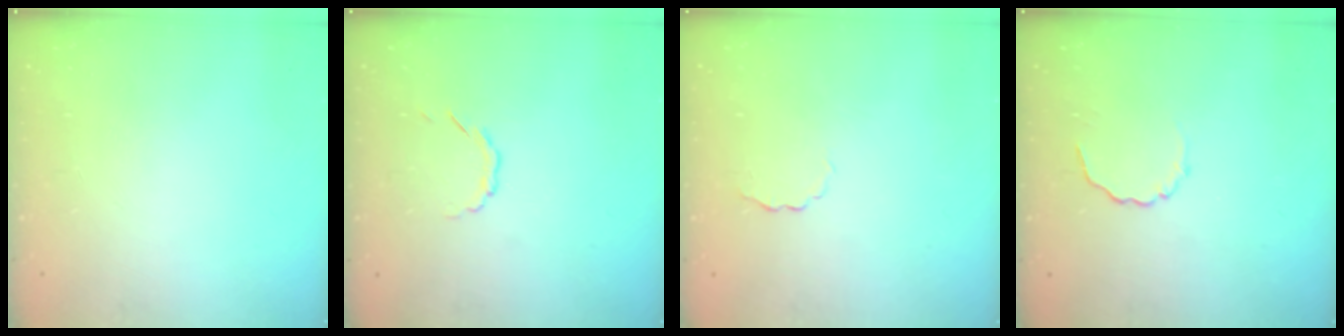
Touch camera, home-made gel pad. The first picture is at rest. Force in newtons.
{"total": 2.1, "press": 2.0, "slide": 0.7}
{"total": 2.0, "press": 1.9, "slide": 0.5}
{"total": 3.1, "press": 3.0, "slide": 1.0}